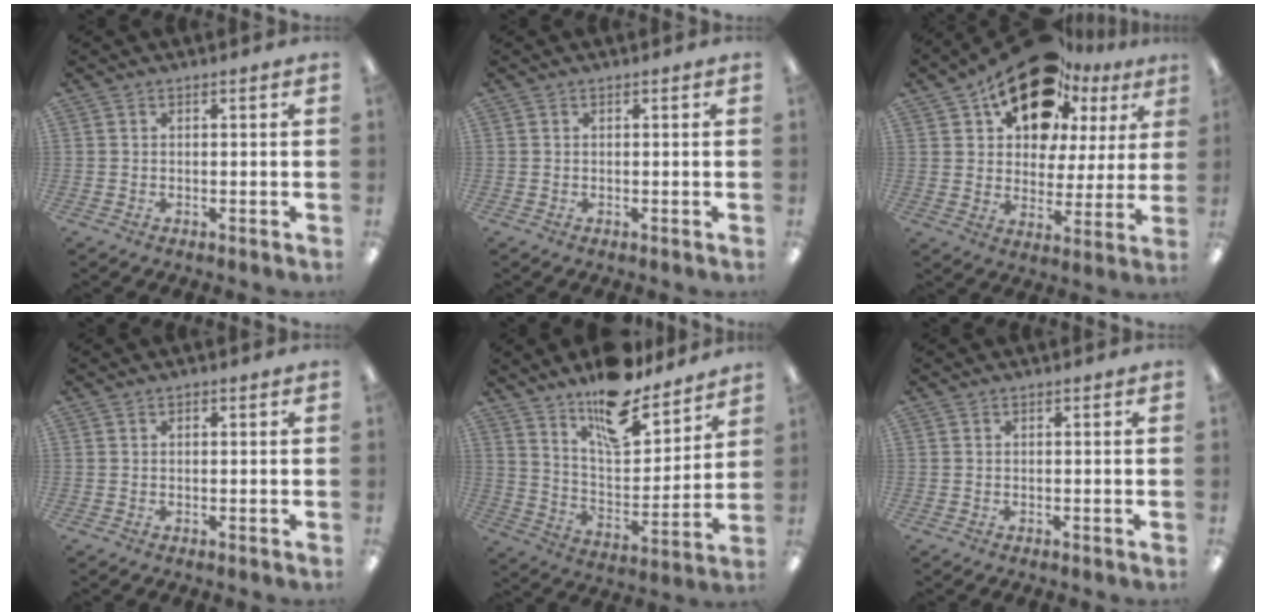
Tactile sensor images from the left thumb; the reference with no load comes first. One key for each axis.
{"total": 0.0}
{"total": 20.2, "fx": 13.7, "fy": 10.9, "fz": 10.1, "tx": -0.178, "ty": -0.068, "tz": 0.241}
{"total": 0.6, "fx": 0.3, "fy": 0.4, "fz": 0.4, "tx": -0.007, "ty": 0.004, "tz": 0.004}
{"total": 15.9, "fx": 12.7, "fy": 5.9, "fz": 7.6, "tx": -0.119, "ty": -0.088, "tz": 0.219}
{"total": 0.0}